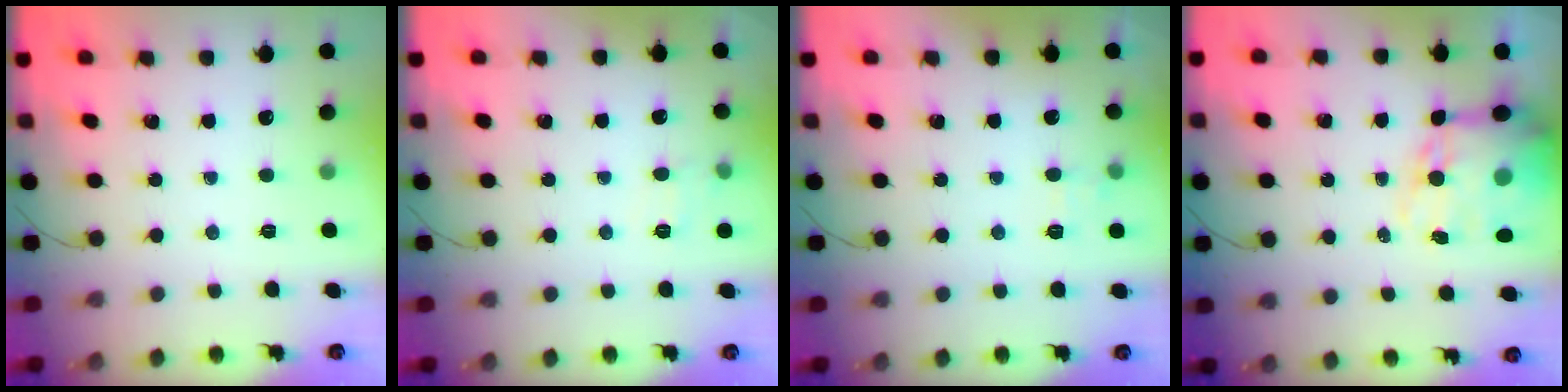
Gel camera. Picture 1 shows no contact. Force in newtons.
{"total": 4.6, "press": 4.2, "slide": 1.9}
{"total": 7.2, "press": 7.0, "slide": 1.5}
{"total": 15.6, "press": 15.1, "slide": 3.8}